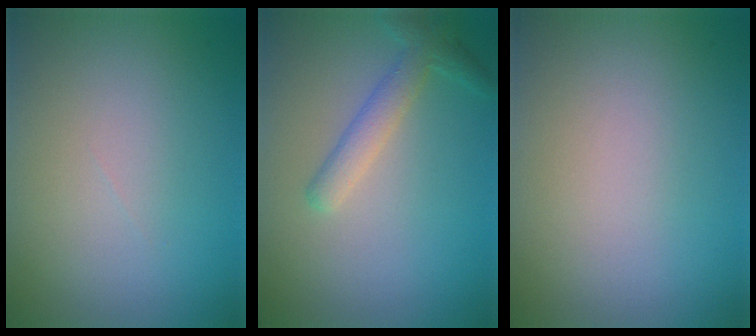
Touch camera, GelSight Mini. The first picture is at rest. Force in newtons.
{"total": 2.6, "press": 2.5, "slide": 0.1}
{"total": 0.0}